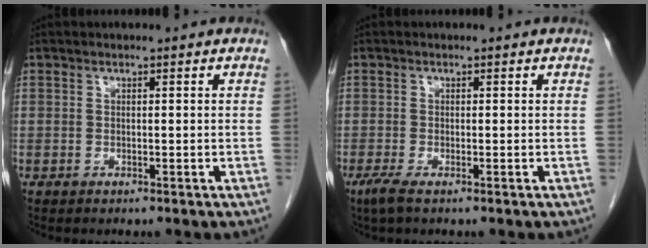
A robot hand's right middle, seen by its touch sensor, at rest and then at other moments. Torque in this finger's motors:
{"motor_torque": [0.37, -0.08, 0.20, 0.03]}